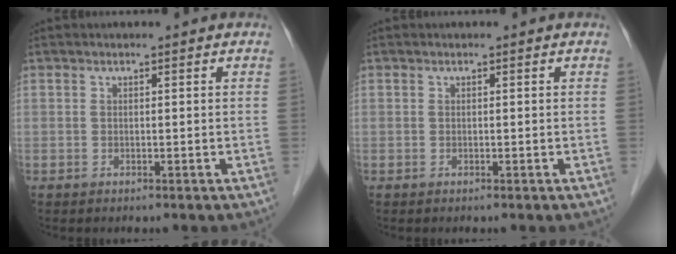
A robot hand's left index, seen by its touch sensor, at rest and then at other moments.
{"total": 0.0}